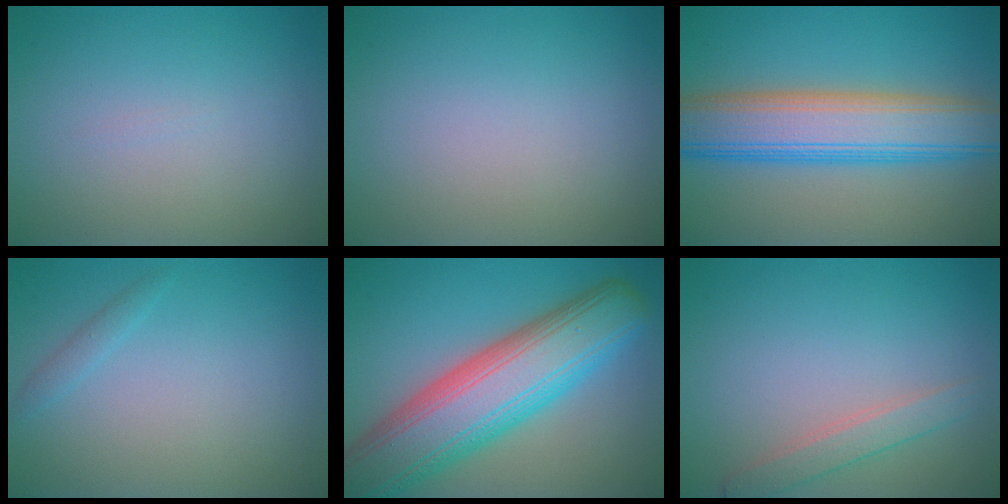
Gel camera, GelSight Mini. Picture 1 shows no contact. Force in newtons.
{"total": 0.0}
{"total": 8.9, "press": 8.9, "slide": 0.4}
{"total": 0.9, "press": 0.9, "slide": 0.0}
{"total": 12.1, "press": 12.1, "slide": 0.7}
{"total": 2.1, "press": 2.1, "slide": 0.1}